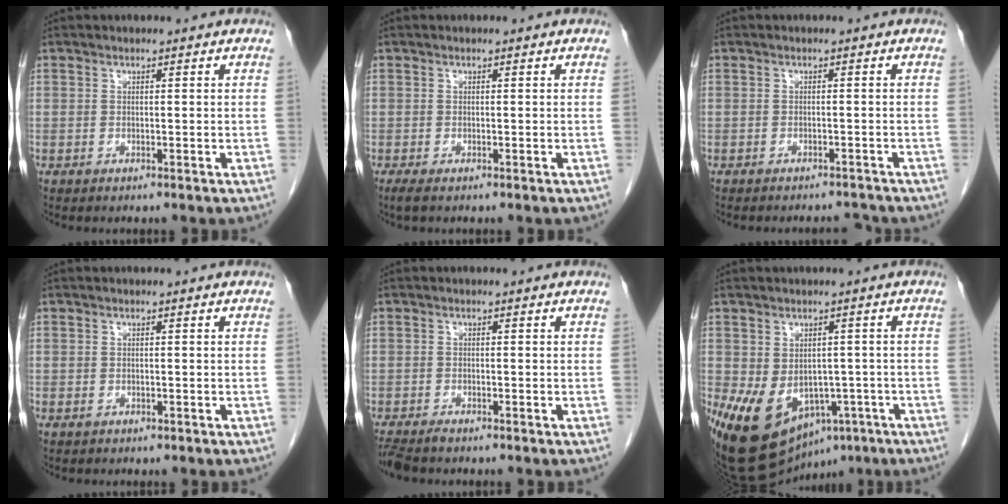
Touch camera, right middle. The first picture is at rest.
{"total": 1.1, "force": [-0.8, 0.2, 0.7], "torque": [-0.016, -0.004, -0.013]}
{"total": 3.8, "force": [-3.8, 0.5, 0.2], "torque": [0.003, 0.000, -0.048]}
{"total": 0.7, "force": [-0.3, 0.6, 0.3], "torque": [-0.007, 0.002, -0.001]}
{"total": 2.8, "force": [-2.5, 0.4, 1.3], "torque": [-0.023, -0.008, -0.042]}
{"total": 15.2, "force": [-7.1, 10.0, 8.9], "torque": [-0.176, -0.005, -0.090]}